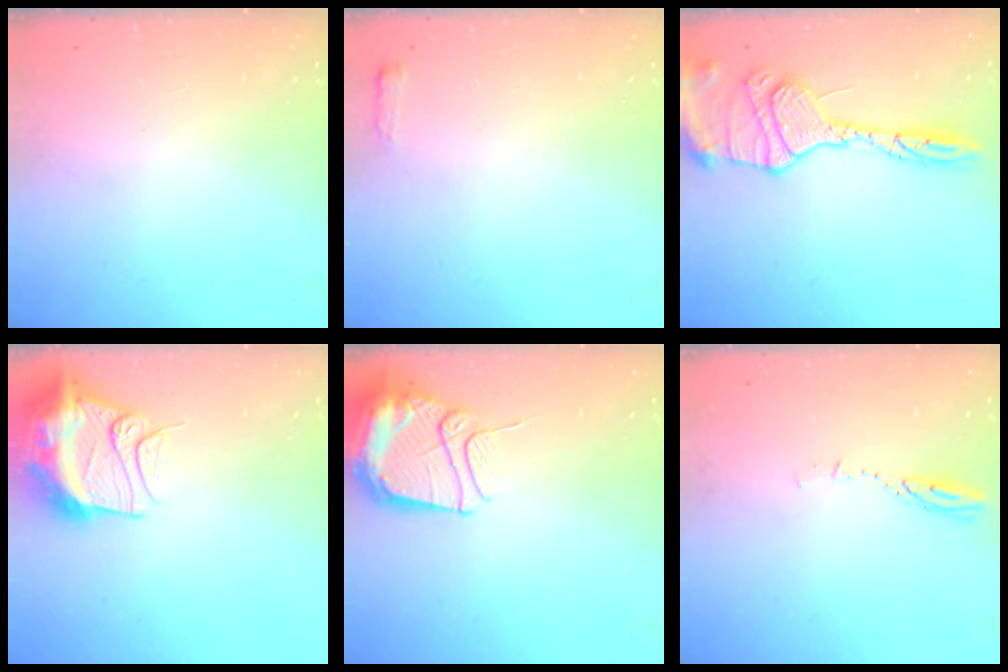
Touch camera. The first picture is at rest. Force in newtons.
{"total": 2.7, "press": 2.6, "slide": 0.5}
{"total": 17.9, "press": 17.7, "slide": 2.5}
{"total": 15.8, "press": 15.7, "slide": 1.6}
{"total": 13.3, "press": 13.2, "slide": 1.4}
{"total": 3.1, "press": 3.1, "slide": 0.4}